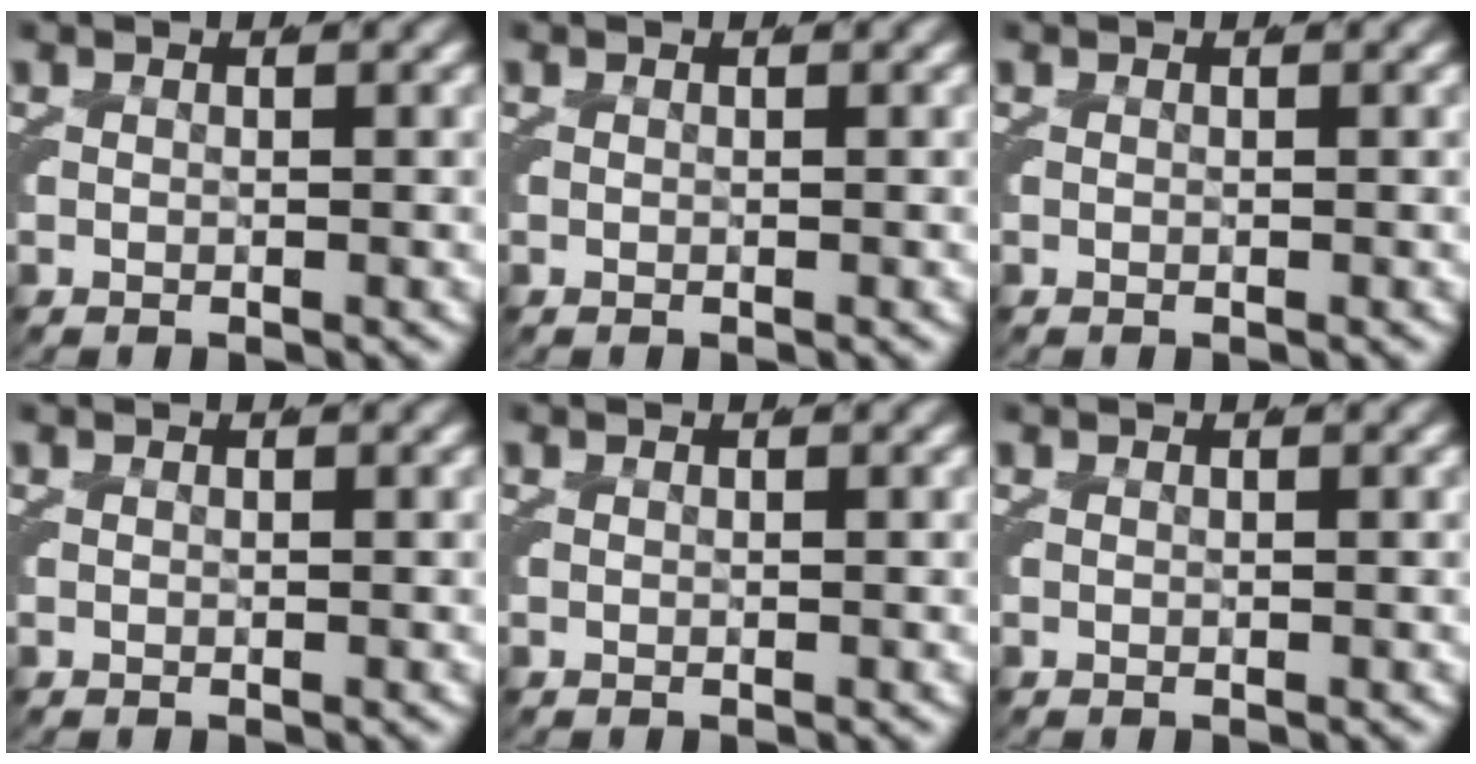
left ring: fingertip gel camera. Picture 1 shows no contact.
{"total": 0.0}
{"total": 0.0}
{"total": 0.0}
{"total": 0.0}
{"total": 0.0}